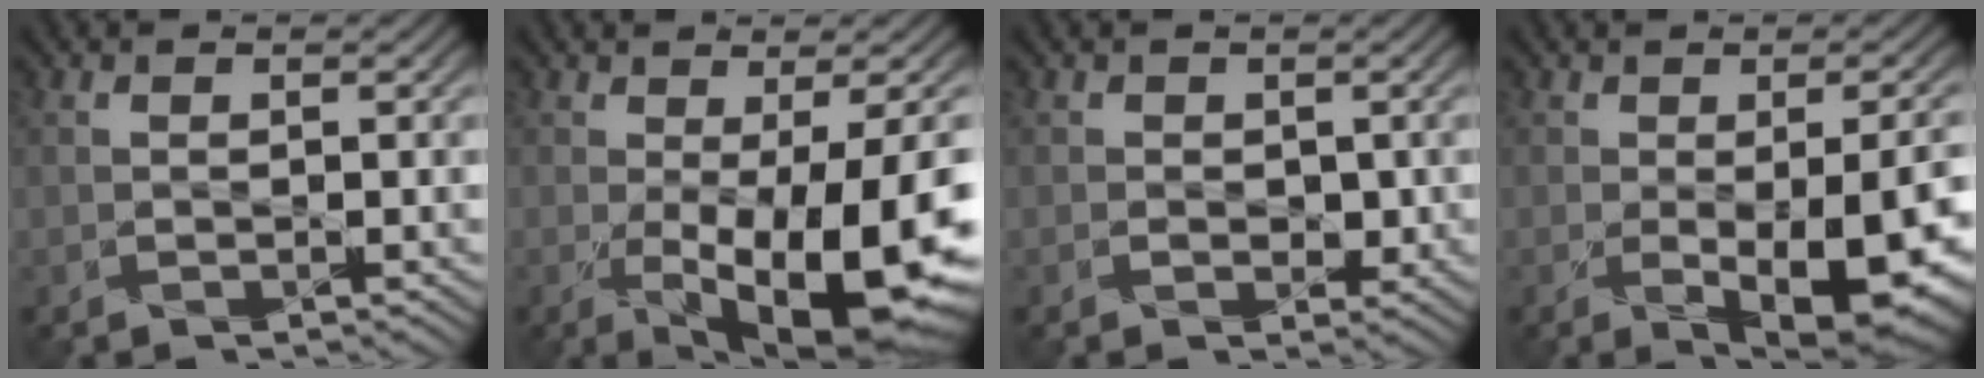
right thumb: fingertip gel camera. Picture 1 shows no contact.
{"total": 13.5, "force": [-3.8, 4.7, 12.1], "torque": [-0.201, -0.046, -0.043]}
{"total": 1.4, "force": [-0.3, 1.3, 0.5], "torque": [-0.007, -0.008, -0.007]}
{"total": 10.6, "force": [-3.3, 5.1, 8.7], "torque": [-0.115, -0.041, -0.030]}